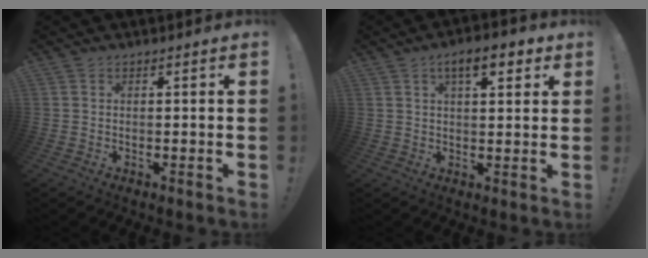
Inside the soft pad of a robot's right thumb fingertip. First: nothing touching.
{"total": 7.8, "force": [3.9, 2.9, 6.1], "torque": [-0.084, -0.008, 0.061]}